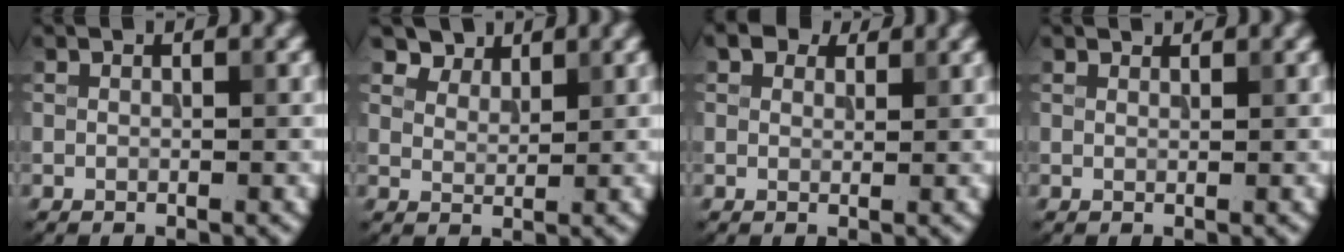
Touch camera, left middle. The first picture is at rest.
{"total": 3.4, "force": [3.0, 1.5, 0.7], "torque": [-0.026, -0.020, 0.067]}
{"total": 3.0, "force": [2.3, 1.5, 1.1], "torque": [-0.023, -0.004, 0.035]}
{"total": 1.0, "force": [1.0, 0.2, 0.1], "torque": [-0.005, -0.003, 0.013]}